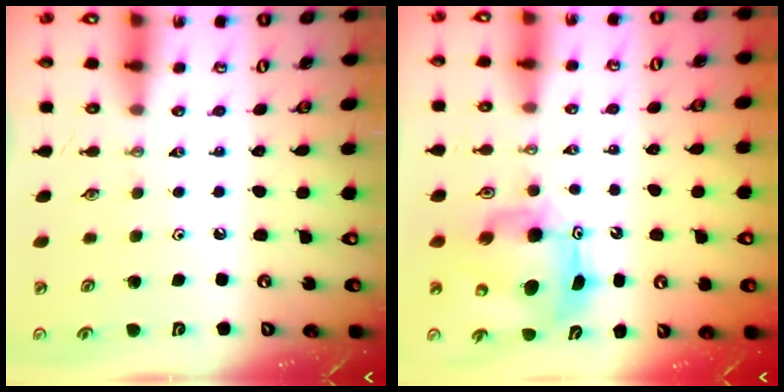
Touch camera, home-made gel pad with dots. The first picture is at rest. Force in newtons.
{"total": 8.8, "press": 8.7, "slide": 1.0}